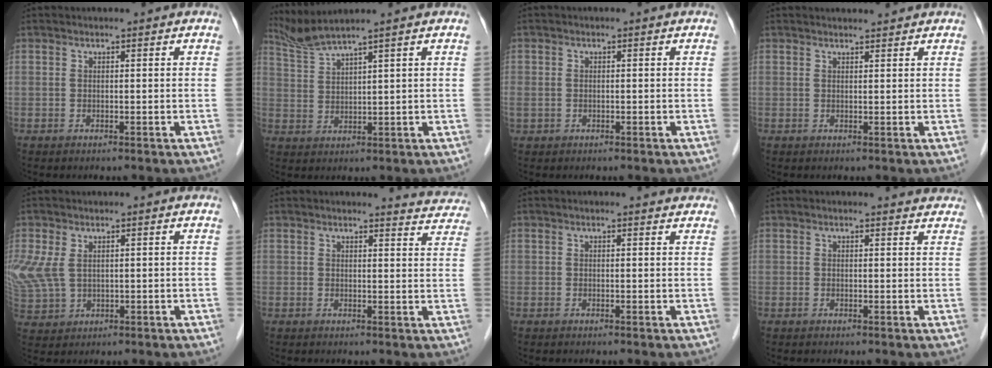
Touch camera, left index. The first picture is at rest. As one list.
[{"total": 4.4, "force": [3.8, -1.8, 1.4], "torque": [-0.044, -0.001, 0.090]}, {"total": 1.4, "force": [-0.3, 1.1, 0.8], "torque": [-0.033, 0.006, 0.000]}, {"total": 1.9, "force": [1.9, 0.0, 0.2], "torque": [-0.009, 0.007, 0.032]}, {"total": 10.9, "force": [2.1, 7.8, 7.4], "torque": [-0.220, 0.007, 0.057]}, {"total": 5.9, "force": [5.8, 0.8, -0.2], "torque": [0.012, -0.027, 0.042]}, {"total": 1.7, "force": [1.6, 0.5, 0.3], "torque": [-0.012, 0.002, 0.008]}, {"total": 3.2, "force": [3.0, 1.0, 0.4], "torque": [-0.004, -0.001, 0.018]}]